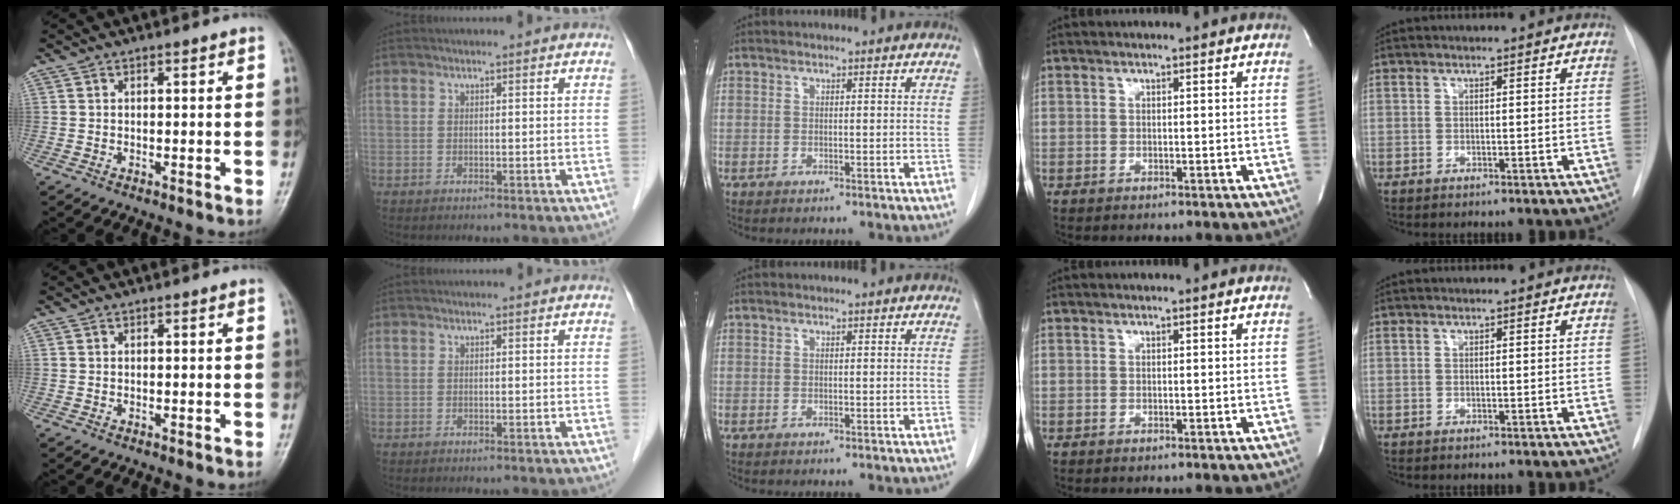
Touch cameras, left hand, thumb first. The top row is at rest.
{}